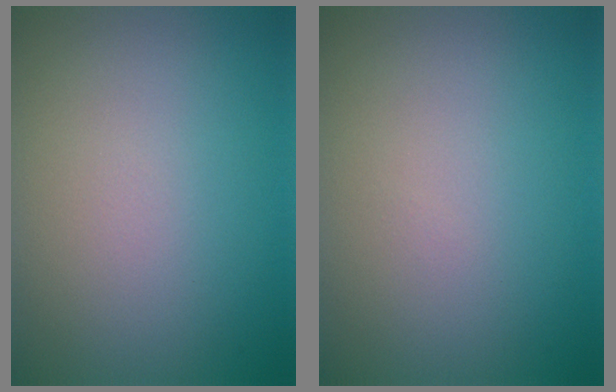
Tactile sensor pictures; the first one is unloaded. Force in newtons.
{"total": 0.0}